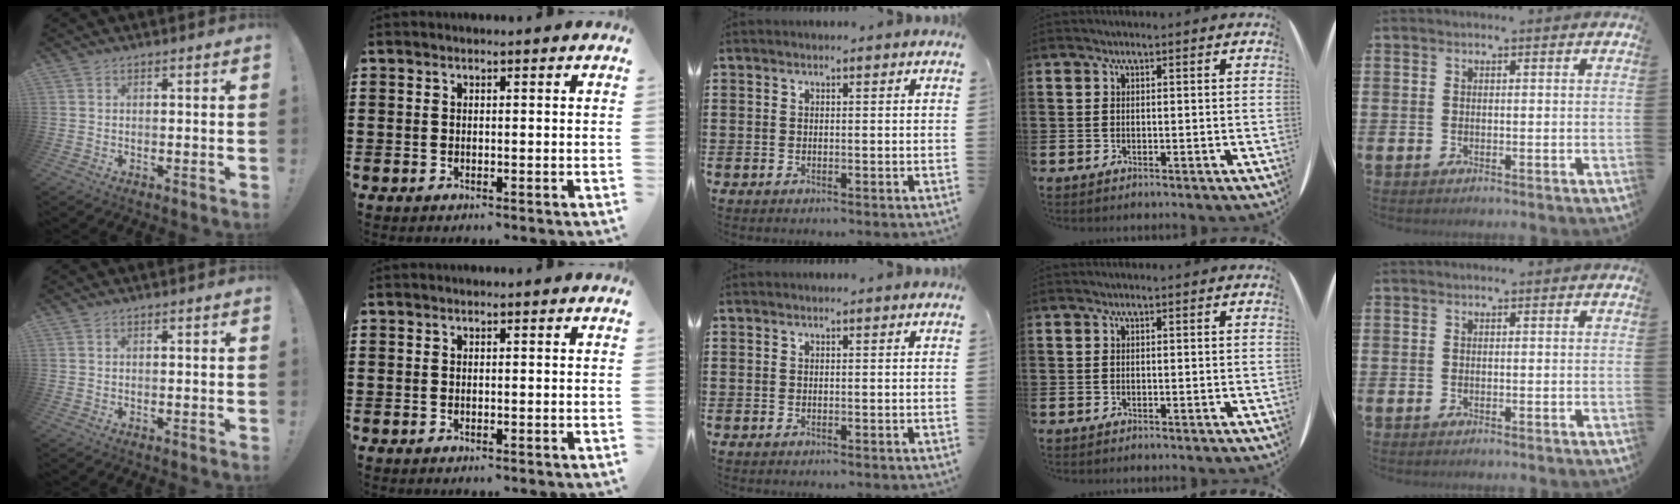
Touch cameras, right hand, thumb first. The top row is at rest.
{}